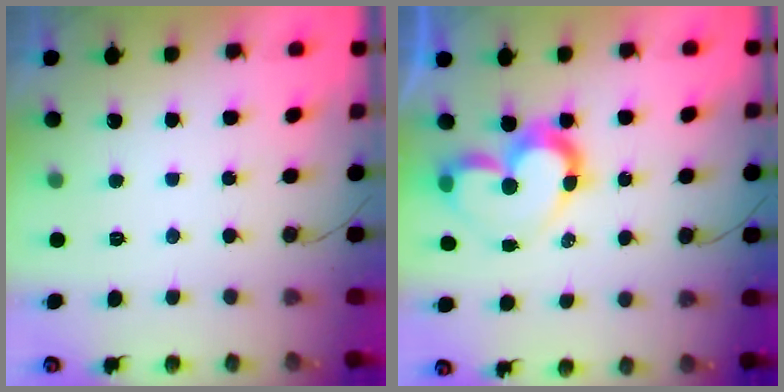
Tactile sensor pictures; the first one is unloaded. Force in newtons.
{"total": 10.9, "press": 10.9, "slide": 1.0}